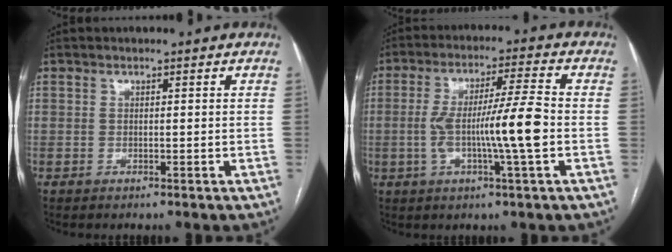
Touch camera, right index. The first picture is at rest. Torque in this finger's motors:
{"motor_torque": [1.34, -0.04, 0.65, 0.21]}